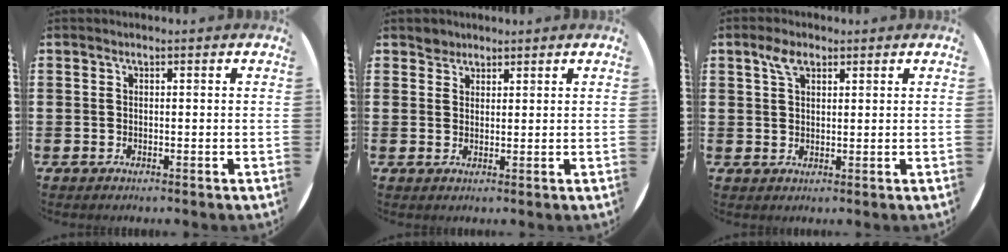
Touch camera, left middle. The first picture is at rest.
{"total": 1.9, "force": [1.7, 0.9, -0.1], "torque": [0.008, -0.001, 0.031]}
{"total": 3.2, "force": [2.1, 1.7, 1.8], "torque": [-0.032, 0.005, 0.037]}